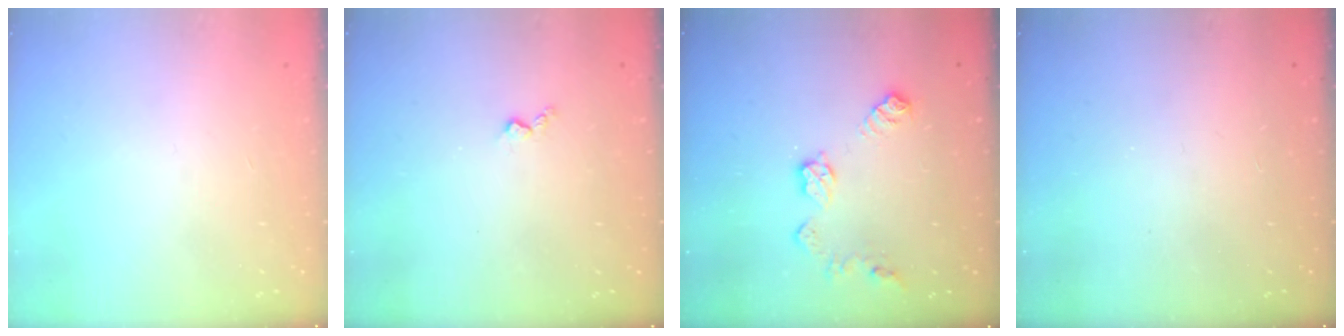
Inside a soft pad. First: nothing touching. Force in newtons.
{"total": 2.9, "press": 2.9, "slide": 0.5}
{"total": 9.6, "press": 9.6, "slide": 0.6}
{"total": 0.0}